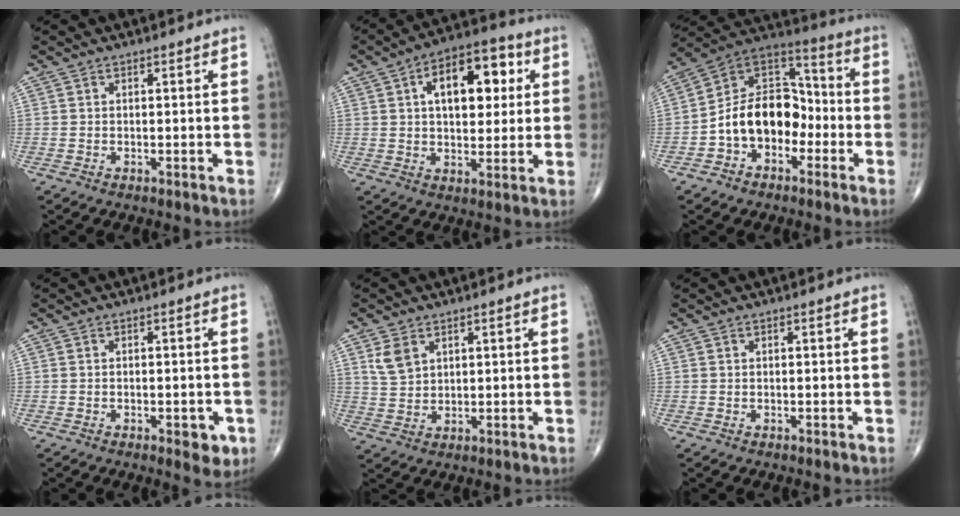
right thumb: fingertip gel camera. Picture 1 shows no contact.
{"total": 14.8, "force": [4.0, 8.0, 11.8], "torque": [-0.142, 0.011, 0.056]}
{"total": 14.8, "force": [-3.9, 10.3, 9.9], "torque": [-0.134, 0.061, -0.081]}
{"total": 3.7, "force": [-1.5, 1.6, 2.9], "torque": [-0.024, -0.003, -0.016]}
{"total": 4.5, "force": [2.3, 2.9, 2.5], "torque": [-0.043, -0.008, 0.053]}
{"total": 0.0}